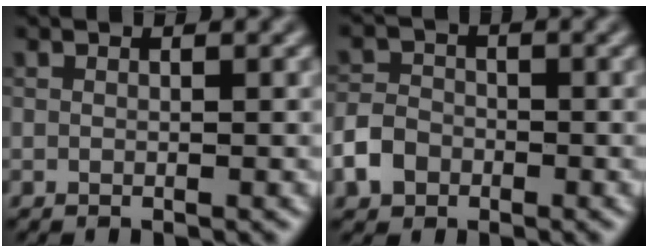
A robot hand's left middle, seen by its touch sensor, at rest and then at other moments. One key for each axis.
{"total": 3.0, "fx": -1.5, "fy": 2.3, "fz": 1.2, "tx": -0.025, "ty": 0.003, "tz": -0.033}